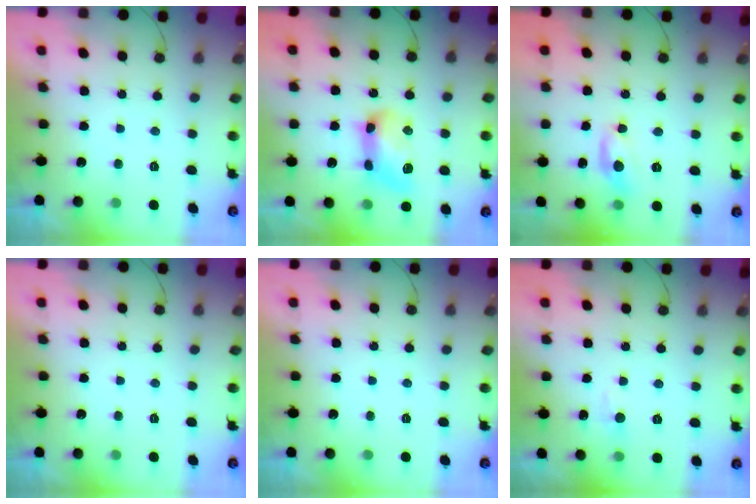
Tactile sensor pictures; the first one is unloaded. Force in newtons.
{"total": 12.2, "press": 12.2, "slide": 0.6}
{"total": 8.3, "press": 8.3, "slide": 0.6}
{"total": 0.0}
{"total": 0.0}
{"total": 4.6, "press": 4.6, "slide": 0.7}